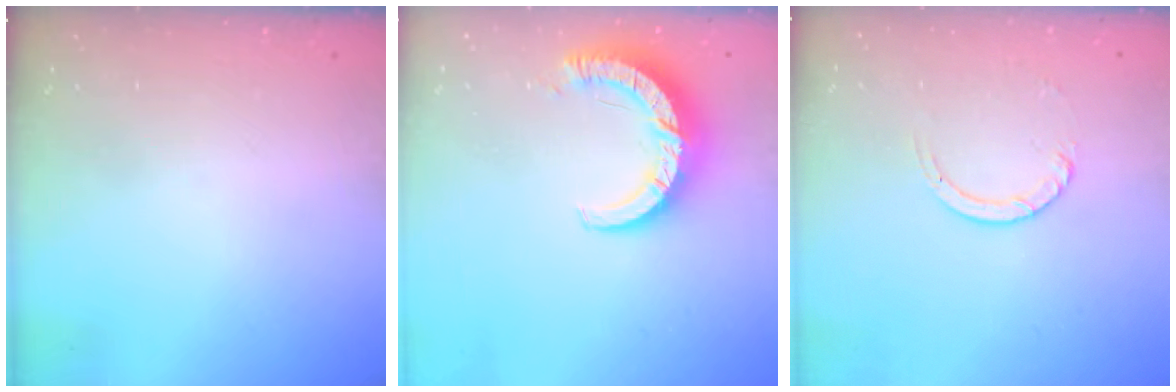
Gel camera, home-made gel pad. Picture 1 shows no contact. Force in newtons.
{"total": 9.0, "press": 9.0, "slide": 0.9}
{"total": 3.9, "press": 3.9, "slide": 0.4}